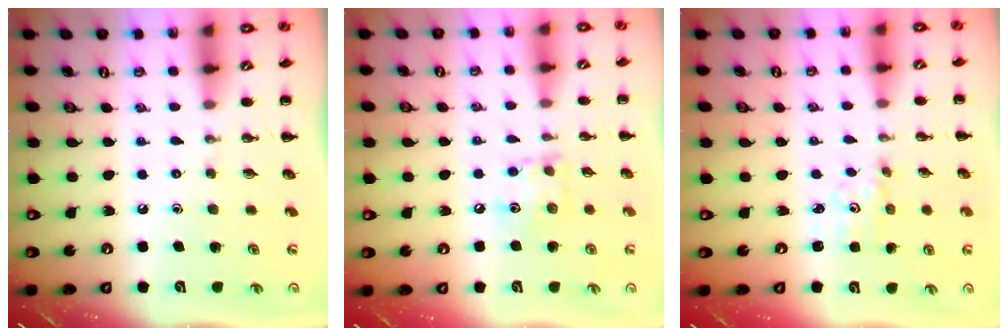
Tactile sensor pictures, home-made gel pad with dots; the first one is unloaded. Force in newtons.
{"total": 7.5, "press": 7.5, "slide": 0.5}
{"total": 1.8, "press": 1.8, "slide": 0.5}